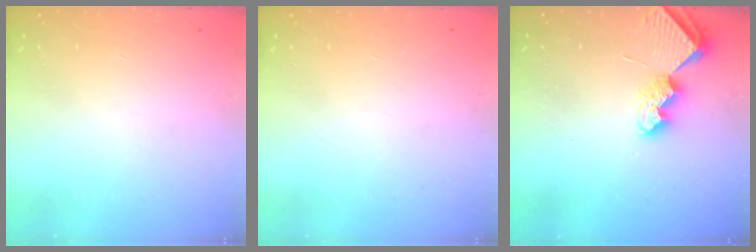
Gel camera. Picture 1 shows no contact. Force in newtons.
{"total": 0.0}
{"total": 7.1, "press": 7.0, "slide": 0.7}